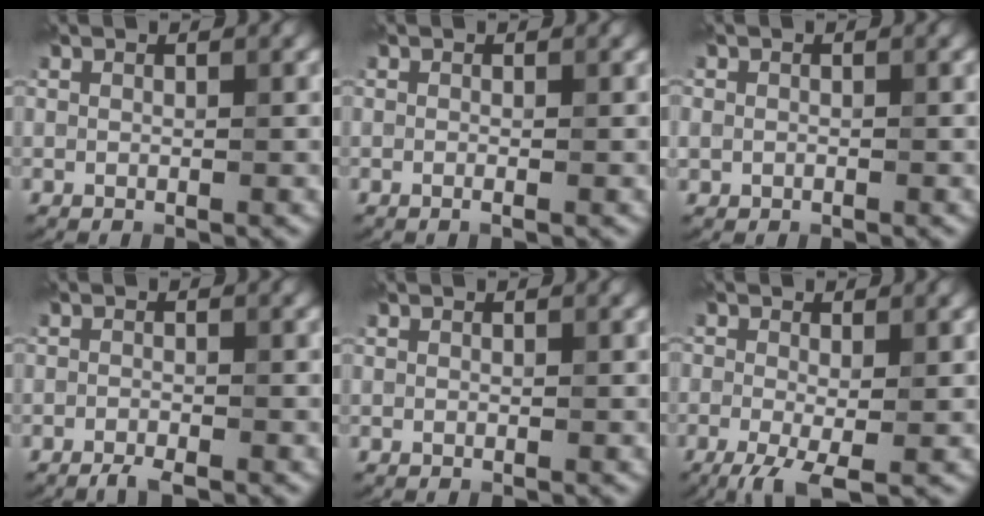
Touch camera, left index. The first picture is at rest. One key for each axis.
{"total": 0.6, "fx": -0.2, "fy": 0.1, "fz": 0.5, "tx": -0.010, "ty": -0.008, "tz": -0.004}
{"total": 1.0, "fx": -0.1, "fy": 0.9, "fz": 0.2, "tx": 0.003, "ty": -0.004, "tz": -0.004}
{"total": 1.7, "fx": -1.4, "fy": 0.3, "fz": 0.9, "tx": -0.019, "ty": -0.003, "tz": -0.029}
{"total": 0.0}
{"total": 4.2, "fx": -1.9, "fy": 1.5, "fz": 3.4, "tx": -0.069, "ty": -0.005, "tz": -0.038}